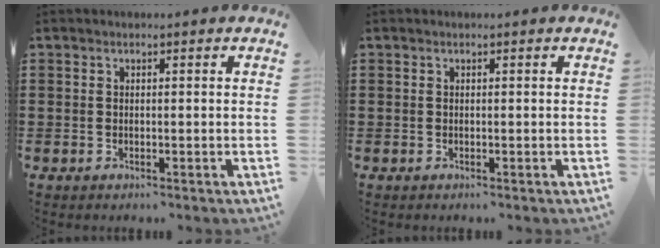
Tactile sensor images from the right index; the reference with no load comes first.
{"total": 0.0}